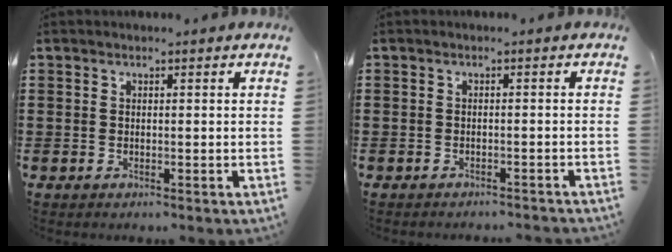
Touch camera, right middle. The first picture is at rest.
{"total": 1.1, "force": [-1.1, 0.0, 0.0], "torque": [-0.003, 0.000, -0.023]}